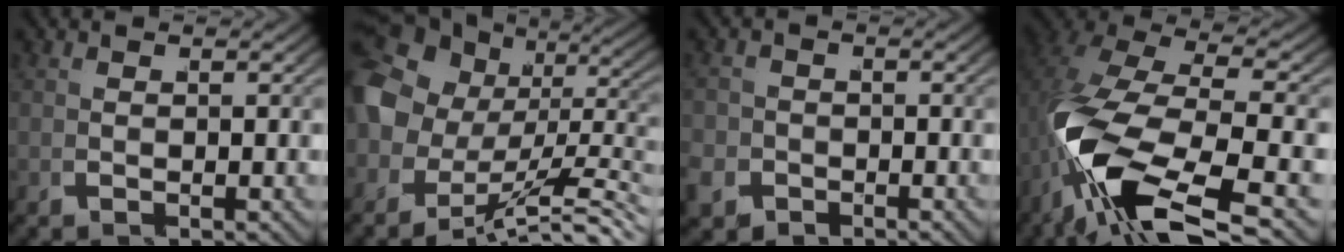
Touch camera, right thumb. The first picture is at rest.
{"total": 11.6, "force": [-4.6, 8.1, 6.8], "torque": [-0.136, -0.024, -0.060]}
{"total": 3.9, "force": [-2.2, 3.2, 0.8], "torque": [-0.025, -0.020, -0.036]}
{"total": 13.1, "force": [-2.1, 7.4, 10.6], "torque": [-0.280, -0.055, -0.003]}